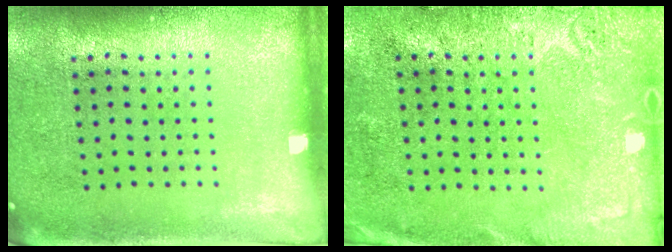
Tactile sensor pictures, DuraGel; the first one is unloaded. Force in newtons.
{"total": 2.7, "press": 2.3, "slide": 1.5}